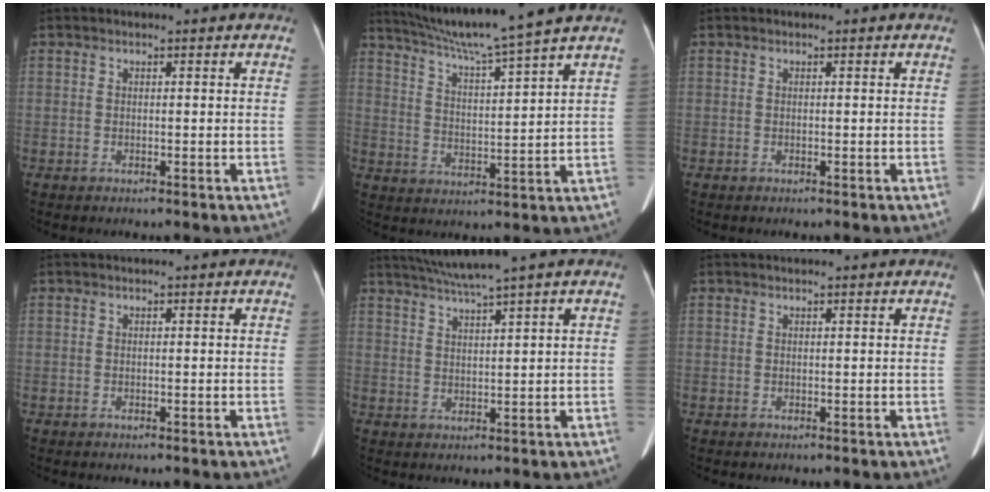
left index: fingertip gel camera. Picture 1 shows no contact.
{"total": 13.1, "force": [11.2, -2.3, 6.3], "torque": [-0.111, -0.002, 0.180]}
{"total": 0.0}
{"total": 0.0}
{"total": 5.5, "force": [4.4, -1.6, 2.9], "torque": [-0.055, 0.009, 0.085]}
{"total": 1.0, "force": [0.9, 0.1, 0.4], "torque": [-0.008, 0.015, 0.013]}